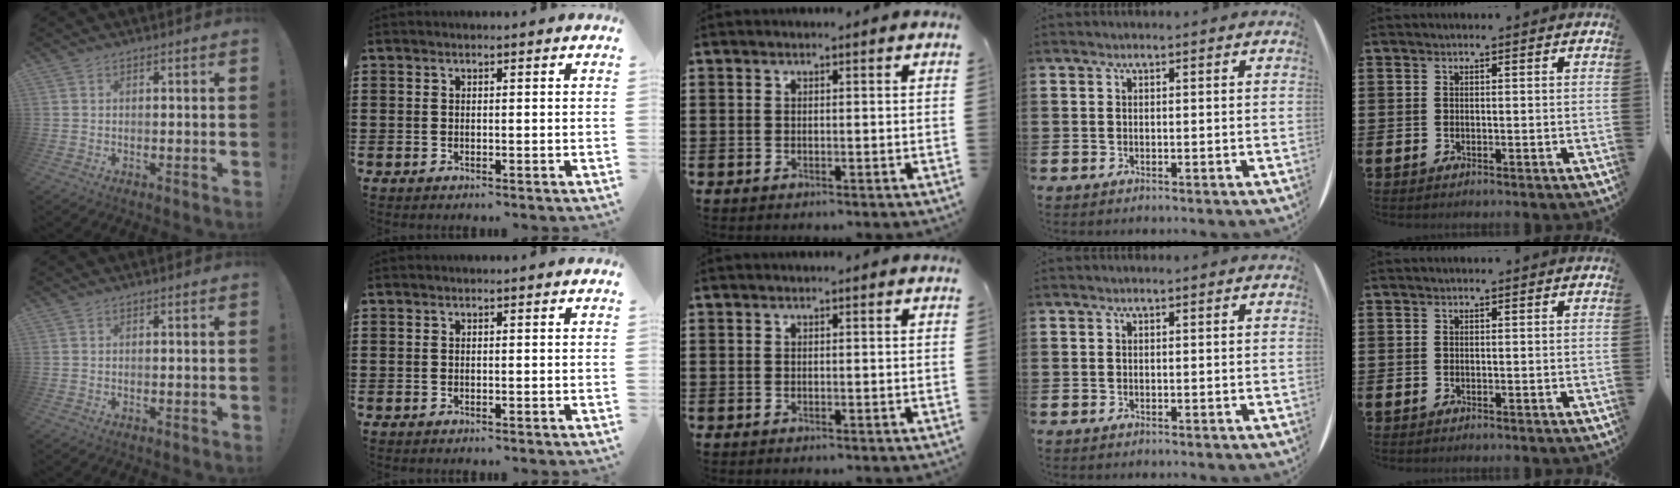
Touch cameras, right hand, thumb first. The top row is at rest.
{}